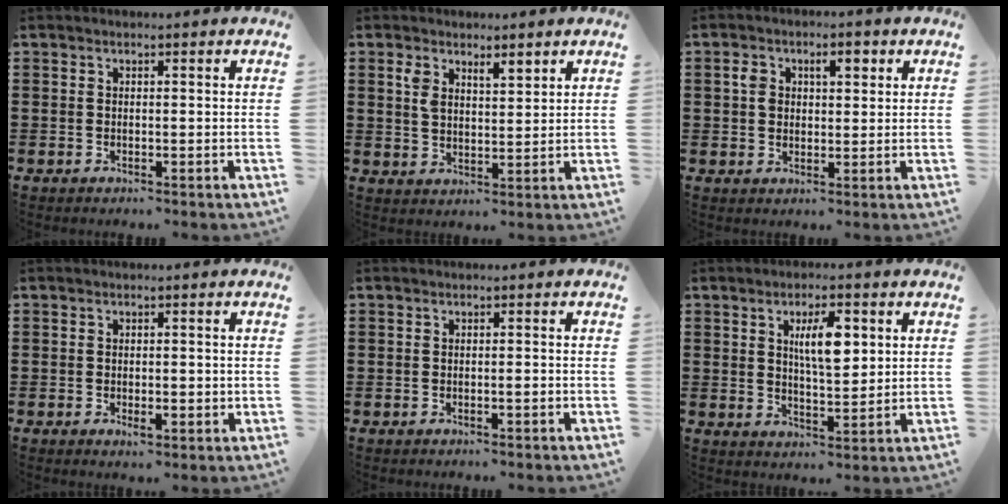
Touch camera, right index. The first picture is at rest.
{"total": 3.6, "force": [2.5, 1.5, 2.1], "torque": [-0.049, 0.006, 0.046]}
{"total": 4.1, "force": [1.1, 2.7, 2.9], "torque": [-0.058, 0.012, 0.013]}
{"total": 2.1, "force": [-0.5, 0.9, 1.8], "torque": [-0.034, 0.001, -0.009]}
{"total": 1.1, "force": [-0.4, 0.2, 1.1], "torque": [-0.018, -0.002, -0.006]}
{"total": 6.7, "force": [2.1, 2.4, 5.9], "torque": [-0.105, 0.002, 0.030]}